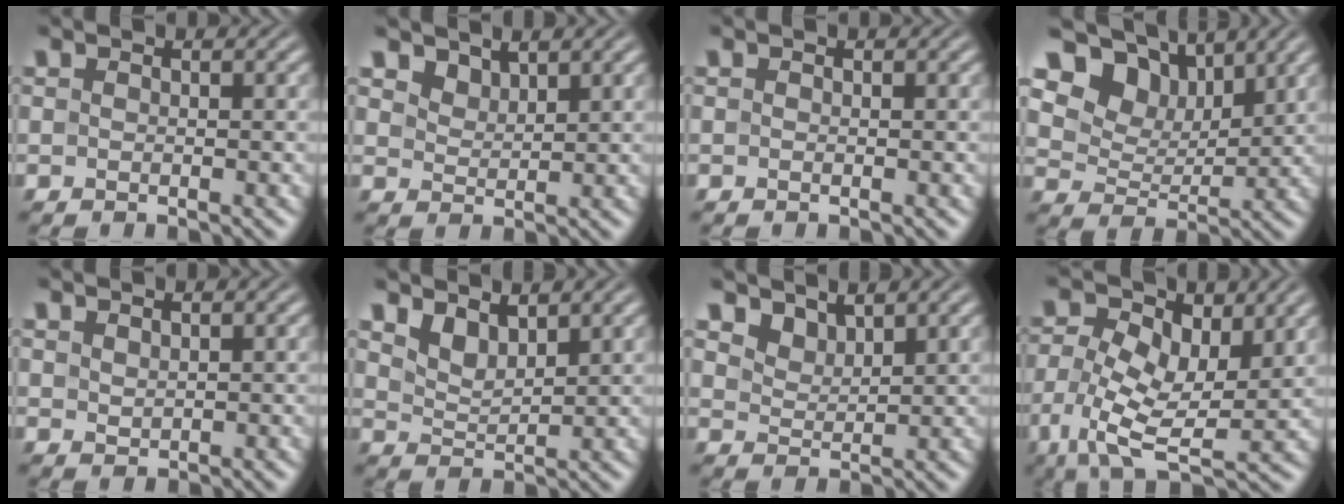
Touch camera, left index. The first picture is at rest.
{"total": 1.9, "force": [1.6, 0.8, 0.5], "torque": [-0.022, -0.011, 0.039]}
{"total": 0.0}
{"total": 9.6, "force": [6.5, 5.5, 4.5], "torque": [-0.100, -0.004, 0.112]}
{"total": 0.9, "force": [0.8, 0.4, 0.3], "torque": [-0.010, -0.001, 0.019]}
{"total": 2.6, "force": [2.0, 1.0, 1.2], "torque": [-0.034, -0.007, 0.041]}
{"total": 2.6, "force": [2.3, 1.1, 0.8], "torque": [-0.028, -0.015, 0.057]}
{"total": 7.8, "force": [0.5, 4.4, 6.4], "torque": [-0.138, -0.003, 0.004]}